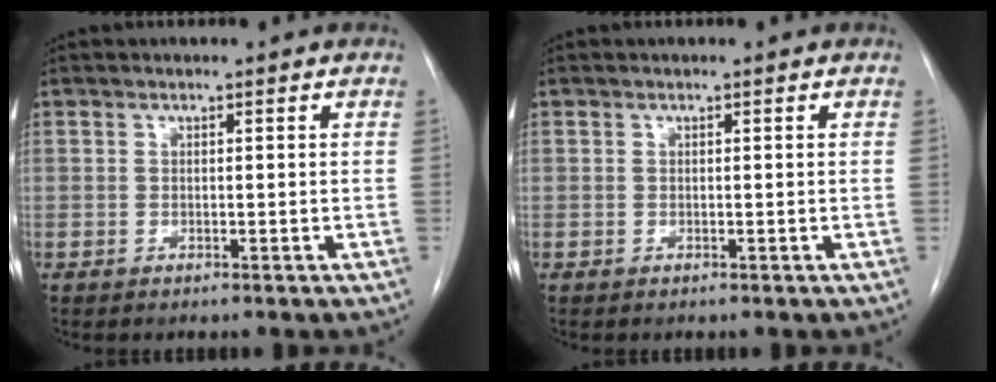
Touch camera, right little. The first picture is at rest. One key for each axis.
{"total": 0.0}